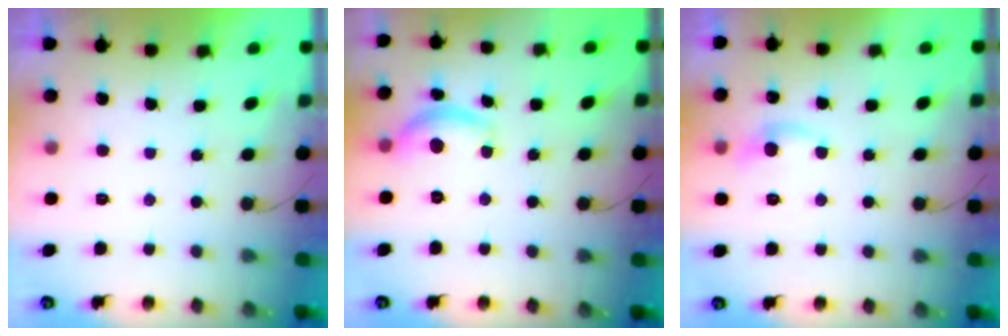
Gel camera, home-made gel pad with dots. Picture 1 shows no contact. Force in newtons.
{"total": 11.2, "press": 11.2, "slide": 0.8}
{"total": 5.1, "press": 5.1, "slide": 0.7}